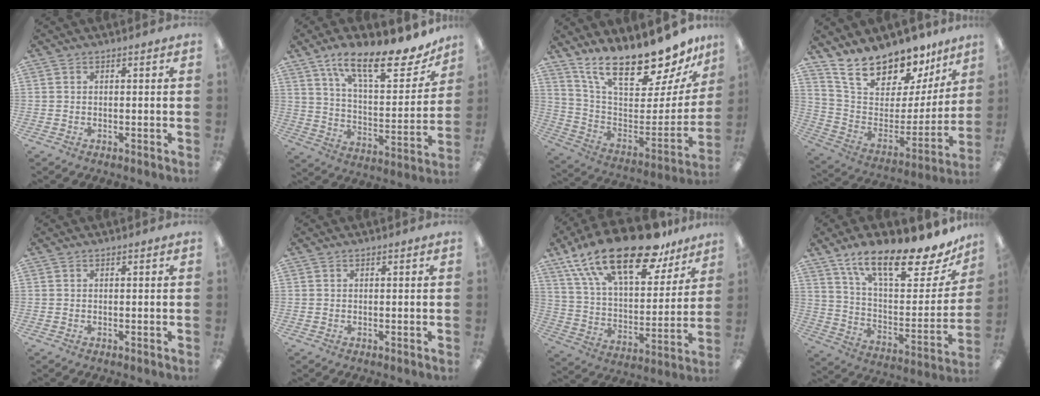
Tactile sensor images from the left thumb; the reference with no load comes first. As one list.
[{"total": 20.0, "force": [14.1, 6.9, 12.5], "torque": [-0.189, -0.090, 0.236]}, {"total": 22.0, "force": [17.9, 6.5, 11.0], "torque": [-0.175, -0.133, 0.304]}, {"total": 17.4, "force": [15.4, 6.6, 4.8], "torque": [-0.094, -0.129, 0.274]}, {"total": 0.0}, {"total": 0.0}, {"total": 24.9, "force": [17.6, 9.6, 14.7], "torque": [-0.259, -0.103, 0.303]}, {"total": 20.3, "force": [14.8, 6.5, 12.2], "torque": [-0.193, -0.098, 0.249]}]